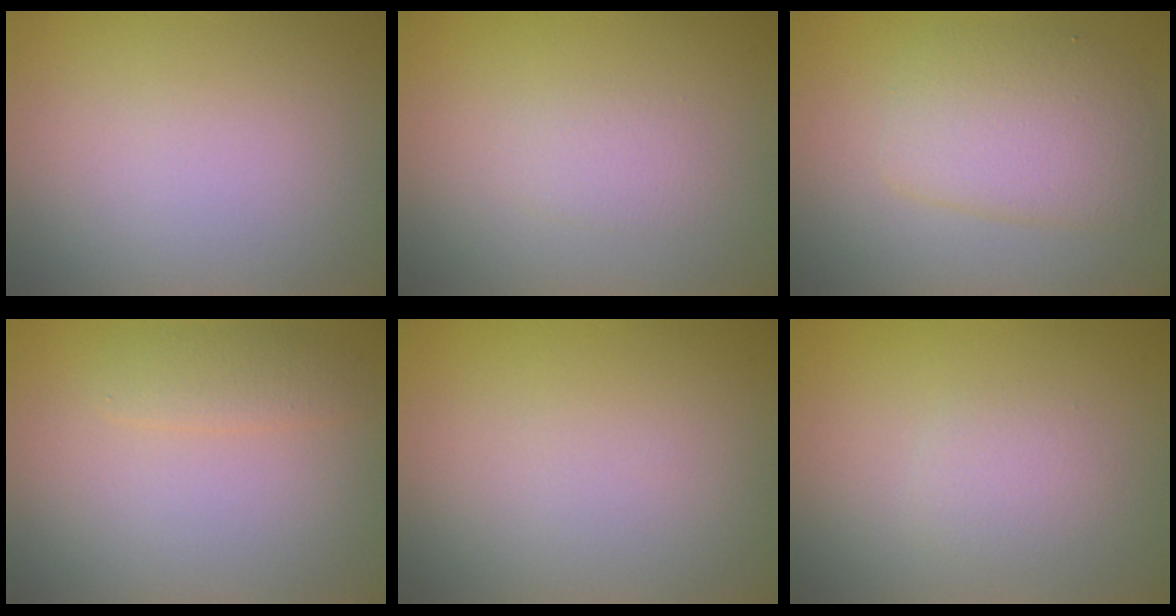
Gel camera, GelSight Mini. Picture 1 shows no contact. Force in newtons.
{"total": 1.1, "press": 1.1, "slide": 0.1}
{"total": 4.2, "press": 4.2, "slide": 0.0}
{"total": 1.6, "press": 1.6, "slide": 0.2}
{"total": 0.0}
{"total": 1.5, "press": 1.5, "slide": 0.0}